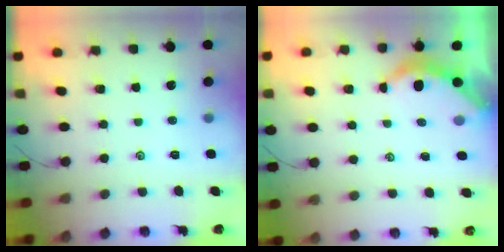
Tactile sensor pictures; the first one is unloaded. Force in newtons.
{"total": 3.8, "press": 3.7, "slide": 0.5}